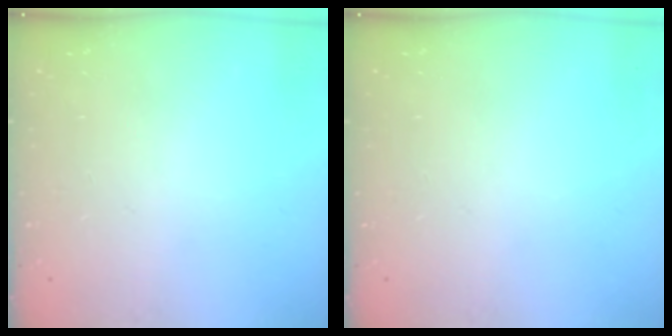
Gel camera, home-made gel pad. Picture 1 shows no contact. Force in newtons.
{"total": 0.0}